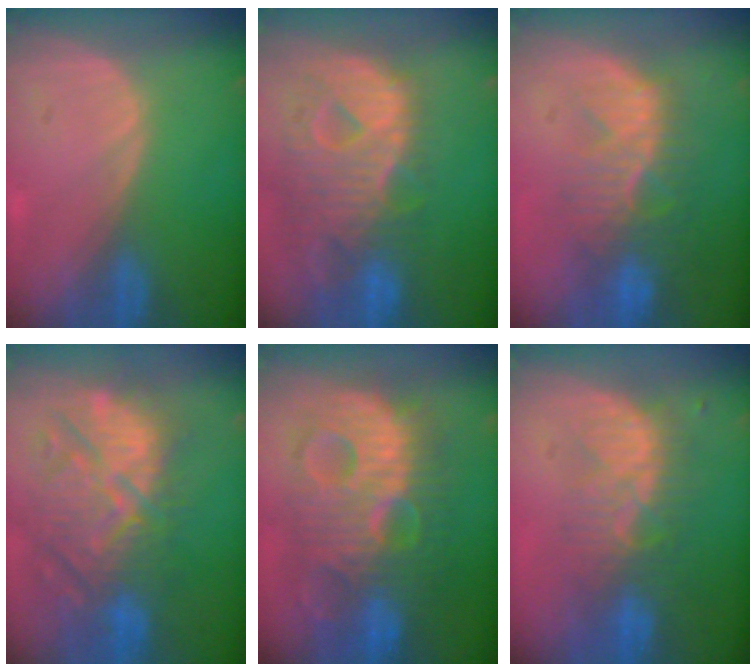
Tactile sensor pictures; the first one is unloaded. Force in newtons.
{"total": 12.8, "press": 10.8, "slide": 6.8}
{"total": 10.1, "press": 8.7, "slide": 5.1}
{"total": 12.5, "press": 12.0, "slide": 3.6}
{"total": 13.6, "press": 13.6, "slide": 1.1}
{"total": 8.1, "press": 7.5, "slide": 3.1}